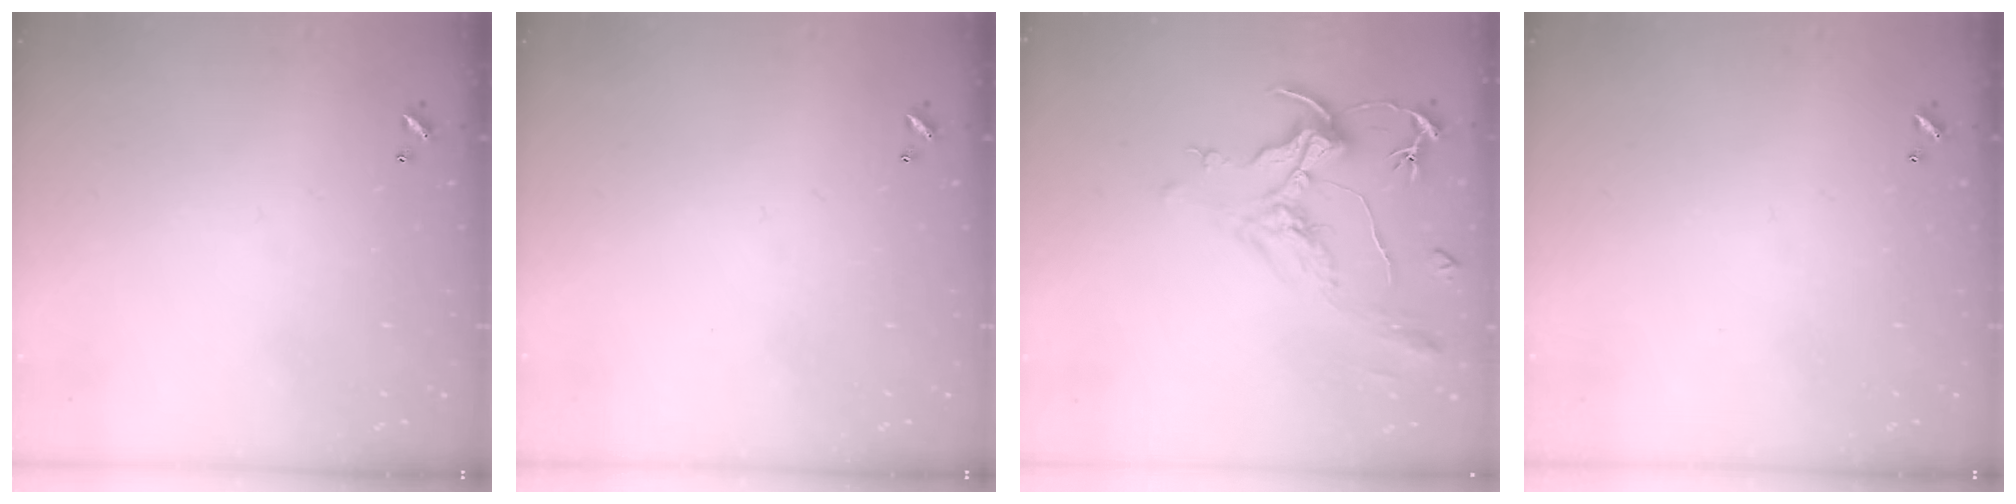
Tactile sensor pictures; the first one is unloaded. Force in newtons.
{"total": 0.0}
{"total": 2.1, "press": 1.7, "slide": 1.3}
{"total": 0.0}